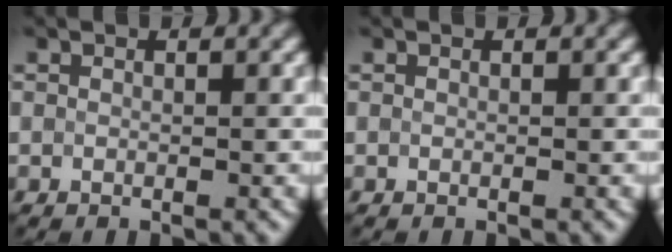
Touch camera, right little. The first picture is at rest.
{"total": 0.0}